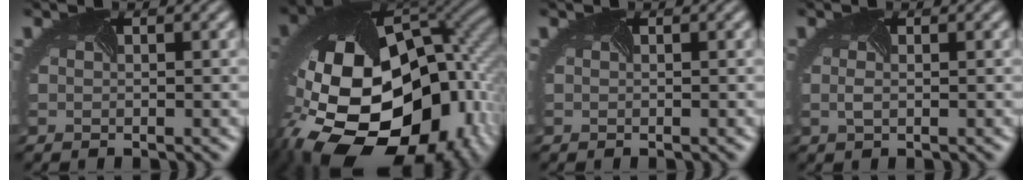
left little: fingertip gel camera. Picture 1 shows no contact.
{"total": 22.1, "force": [-6.7, 15.2, 14.5], "torque": [-0.286, -0.056, -0.090]}
{"total": 0.0}
{"total": 0.6, "force": [-0.1, 0.2, 0.6], "torque": [-0.014, 0.002, 0.000]}